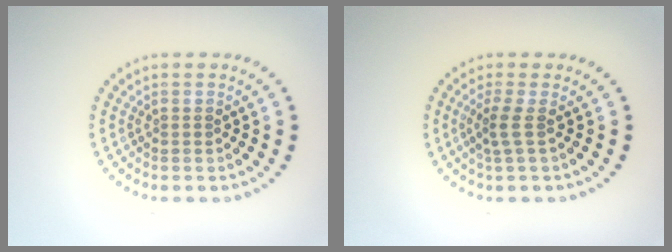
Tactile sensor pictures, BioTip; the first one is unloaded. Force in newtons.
{"total": 1.8, "press": 1.1, "slide": 1.4}